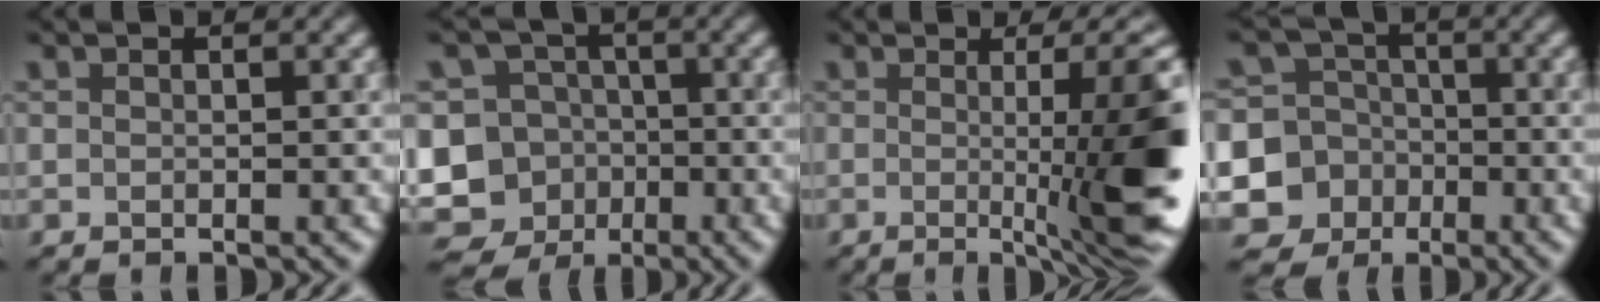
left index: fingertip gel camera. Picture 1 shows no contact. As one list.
[{"total": 14.9, "force": [-6.0, 13.3, 3.2], "torque": [-0.092, -0.020, -0.102]}, {"total": 10.2, "force": [-0.7, 1.8, 10.0], "torque": [-0.121, -0.009, -0.006]}, {"total": 9.8, "force": [-3.5, 9.0, 1.7], "torque": [-0.053, -0.013, -0.075]}]